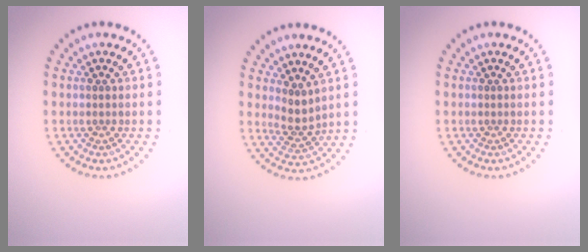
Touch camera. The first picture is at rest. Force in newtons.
{"total": 2.1, "press": 1.6, "slide": 1.3}
{"total": 0.0}